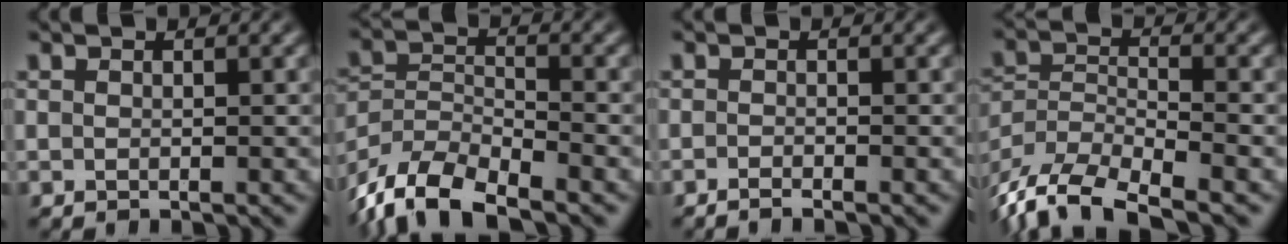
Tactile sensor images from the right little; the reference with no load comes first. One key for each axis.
{"total": 8.9, "fx": -5.2, "fy": 5.5, "fz": 4.7, "tx": -0.102, "ty": -0.039, "tz": -0.075}
{"total": 1.3, "fx": -1.2, "fy": -0.4, "fz": 0.3, "tx": -0.009, "ty": -0.005, "tz": -0.020}
{"total": 9.3, "fx": -5.5, "fy": 5.5, "fz": 5.2, "tx": -0.113, "ty": -0.037, "tz": -0.079}